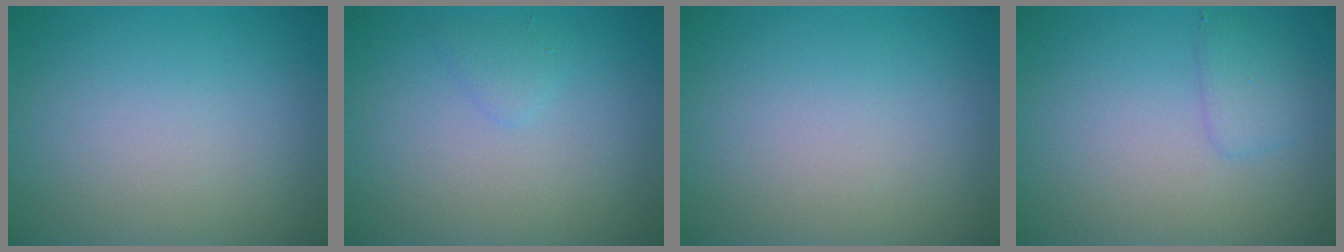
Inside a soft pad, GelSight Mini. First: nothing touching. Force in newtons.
{"total": 0.9, "press": 0.9, "slide": 0.0}
{"total": 0.0}
{"total": 1.7, "press": 1.7, "slide": 0.2}